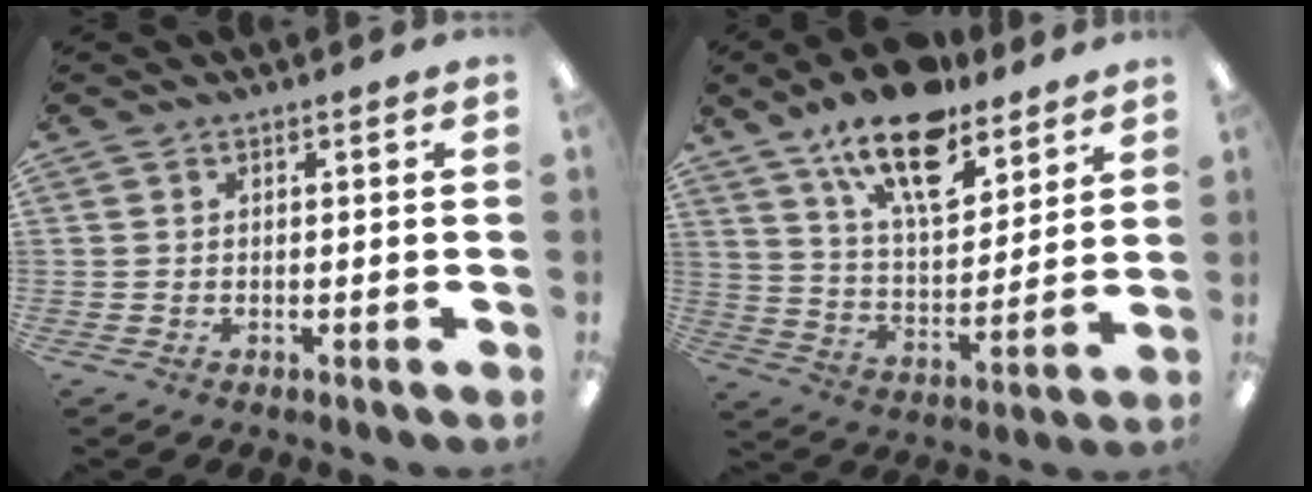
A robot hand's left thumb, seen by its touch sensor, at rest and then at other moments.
{"total": 17.9, "force": [12.8, 7.4, 10.0], "torque": [-0.162, -0.071, 0.221]}